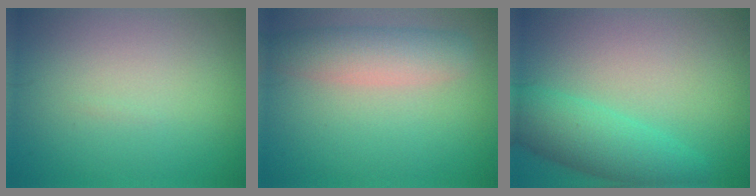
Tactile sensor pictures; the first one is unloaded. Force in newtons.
{"total": 4.1, "press": 4.1, "slide": 0.1}
{"total": 5.3, "press": 5.3, "slide": 0.4}